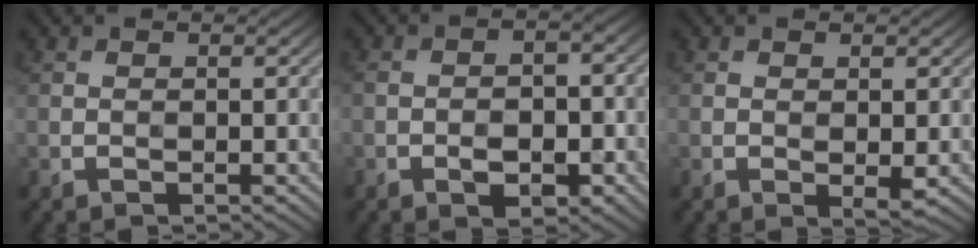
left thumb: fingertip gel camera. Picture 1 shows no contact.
{"total": 5.5, "force": [-2.1, 3.0, 4.2], "torque": [-0.068, -0.004, -0.035]}
{"total": 1.5, "force": [0.1, 0.6, 1.3], "torque": [-0.023, -0.008, 0.005]}